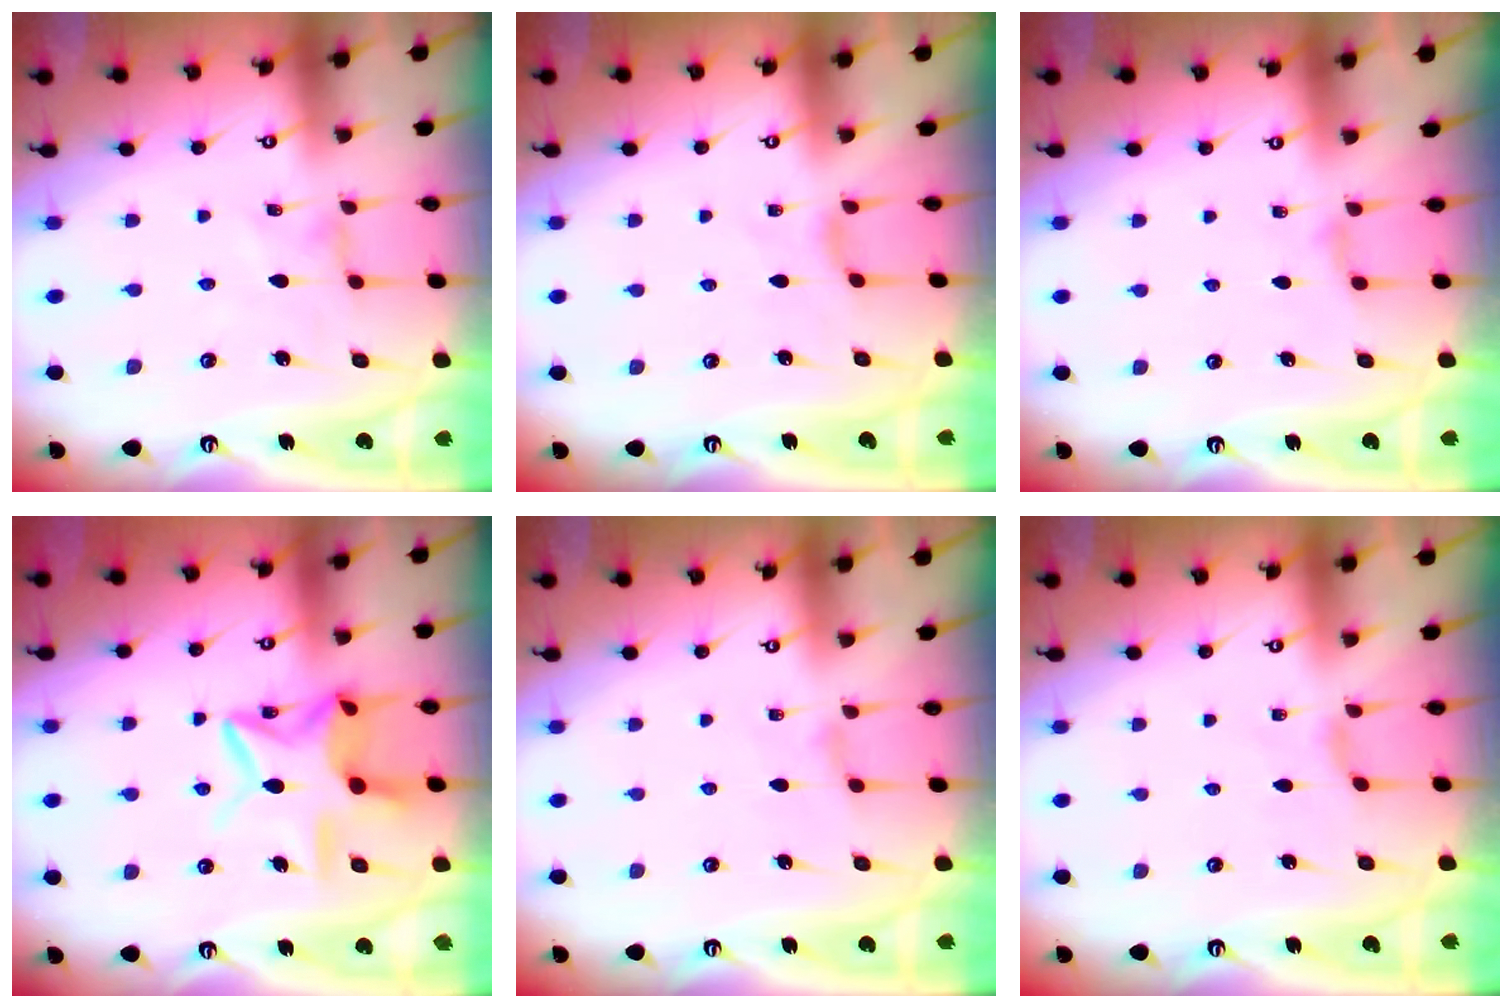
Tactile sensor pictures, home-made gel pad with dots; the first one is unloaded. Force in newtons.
{"total": 2.3, "press": 2.2, "slide": 0.6}
{"total": 3.8, "press": 3.8, "slide": 0.5}
{"total": 12.4, "press": 12.4, "slide": 1.0}
{"total": 1.8, "press": 1.7, "slide": 0.4}
{"total": 2.1, "press": 2.1, "slide": 0.4}